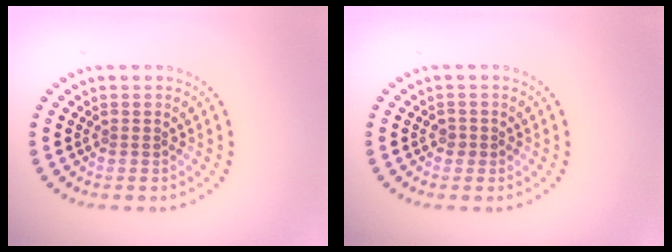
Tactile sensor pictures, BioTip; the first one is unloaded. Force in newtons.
{"total": 0.8, "press": 0.8, "slide": 0.3}